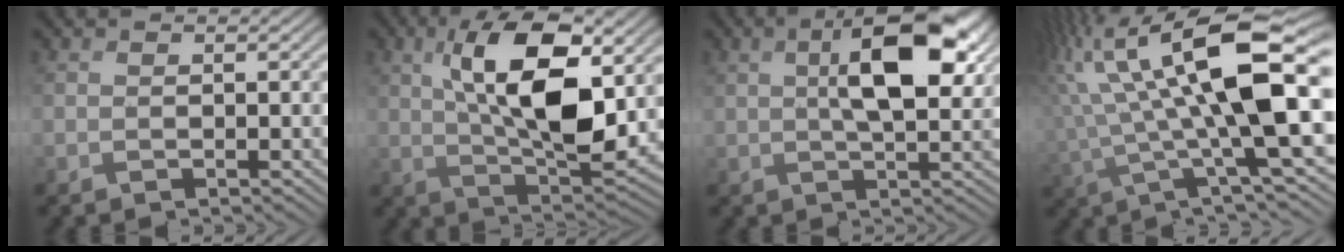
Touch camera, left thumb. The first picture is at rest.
{"total": 12.9, "force": [3.1, 5.4, 11.3], "torque": [-0.197, -0.004, 0.056]}
{"total": 9.9, "force": [2.8, 4.0, 8.6], "torque": [-0.153, 0.009, 0.043]}
{"total": 15.7, "force": [2.5, 4.3, 14.9], "torque": [-0.284, 0.003, 0.048]}